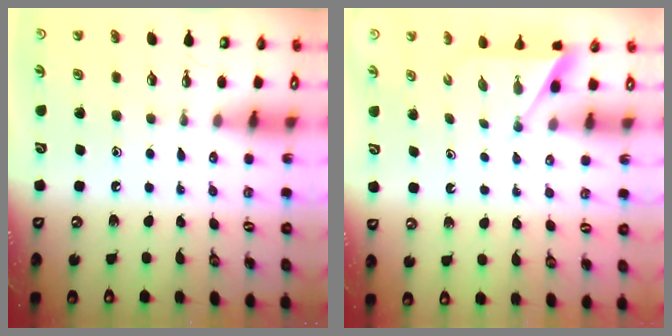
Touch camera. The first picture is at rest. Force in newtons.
{"total": 2.9, "press": 2.9, "slide": 0.2}